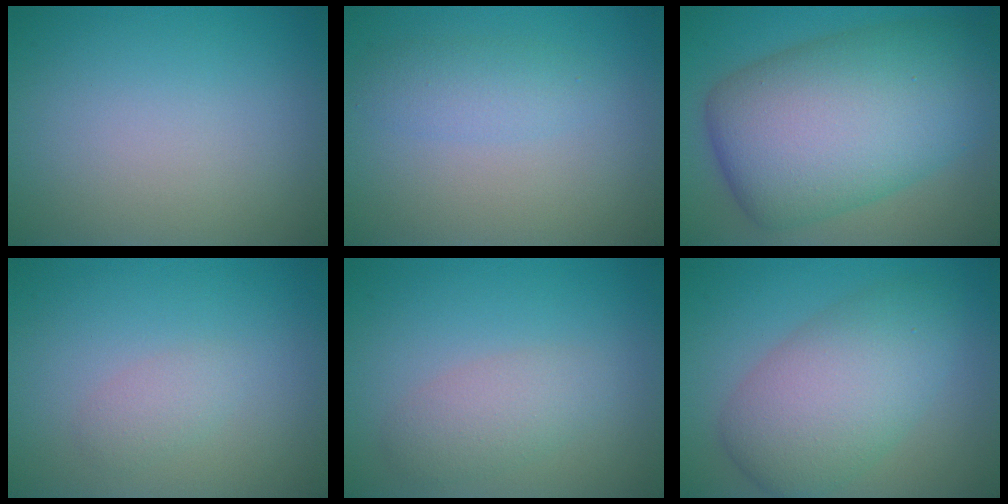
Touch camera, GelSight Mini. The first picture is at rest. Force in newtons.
{"total": 2.1, "press": 2.0, "slide": 0.2}
{"total": 13.3, "press": 13.3, "slide": 0.0}
{"total": 1.4, "press": 1.4, "slide": 0.1}
{"total": 2.5, "press": 2.5, "slide": 0.1}
{"total": 7.1, "press": 7.1, "slide": 0.2}